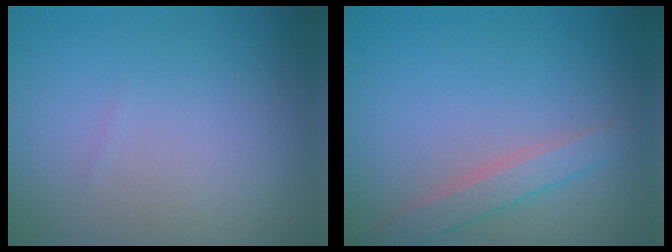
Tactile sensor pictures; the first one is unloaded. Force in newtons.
{"total": 2.3, "press": 2.3, "slide": 0.1}